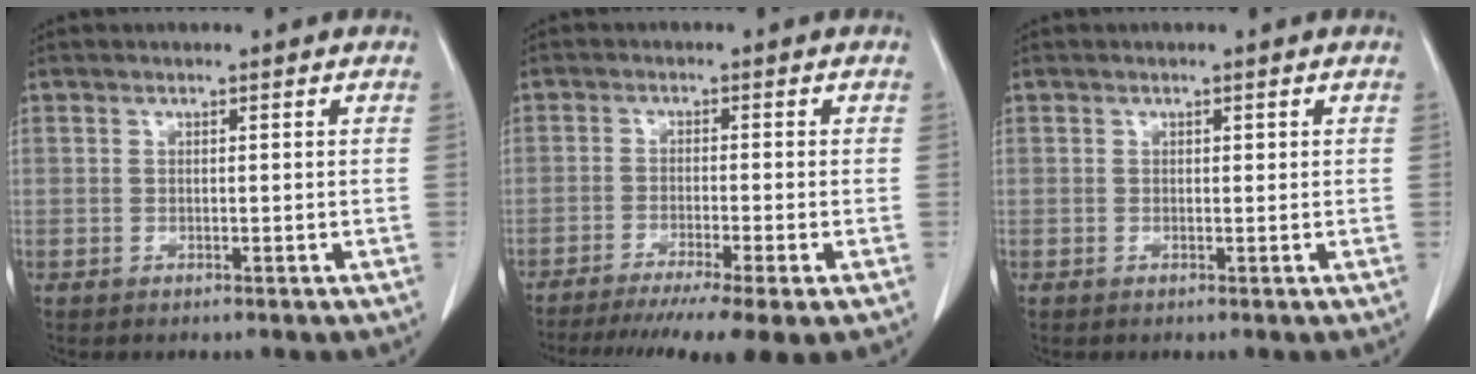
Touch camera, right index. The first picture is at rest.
{"total": 12.2, "force": [-9.3, -0.2, 7.9], "torque": [-0.110, -0.030, -0.145]}
{"total": 0.5, "force": [0.2, 0.3, 0.4], "torque": [-0.003, 0.000, 0.003]}